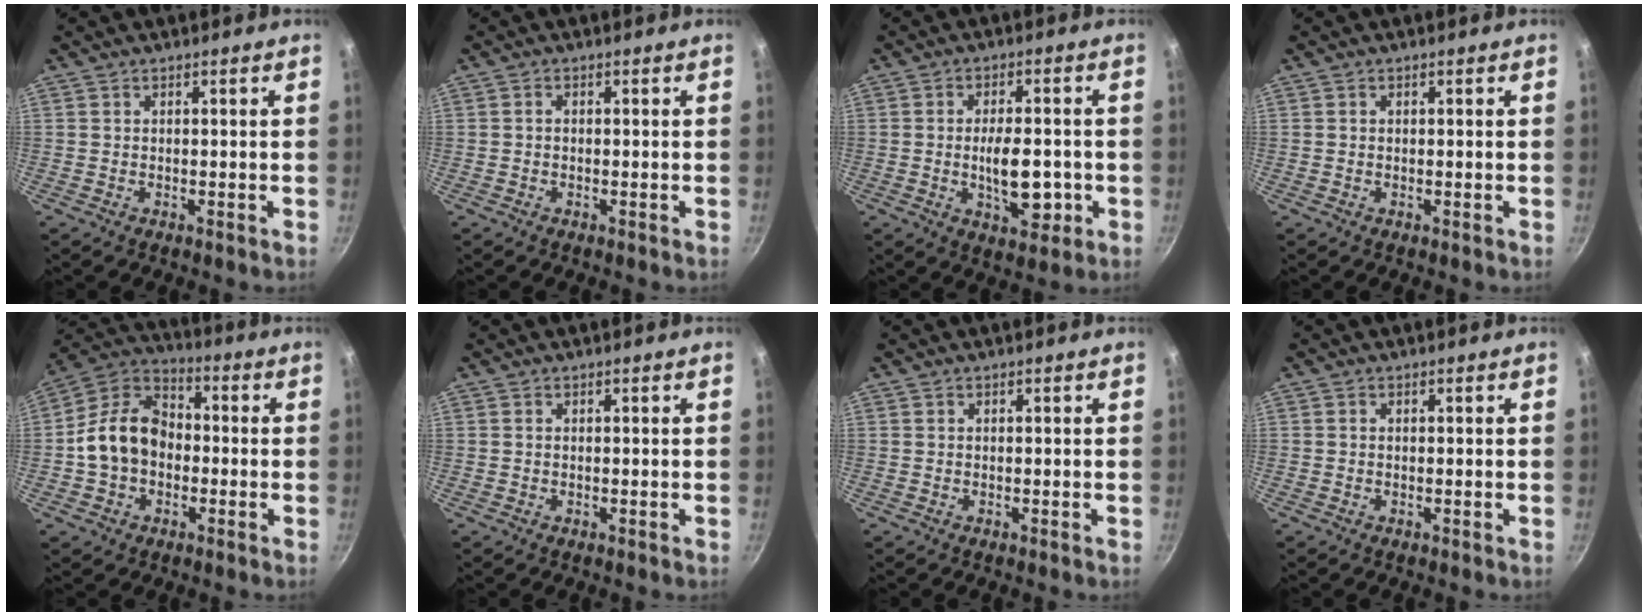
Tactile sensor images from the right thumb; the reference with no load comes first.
{"total": 0.7, "force": [-0.1, 0.5, 0.5], "torque": [-0.009, 0.005, -0.003]}
{"total": 9.8, "force": [-1.7, 4.6, 8.4], "torque": [-0.108, 0.001, -0.022]}
{"total": 0.0}
{"total": 13.4, "force": [-1.4, 10.1, 8.7], "torque": [-0.122, 0.039, -0.045]}
{"total": 0.0}
{"total": 0.0}
{"total": 0.0}